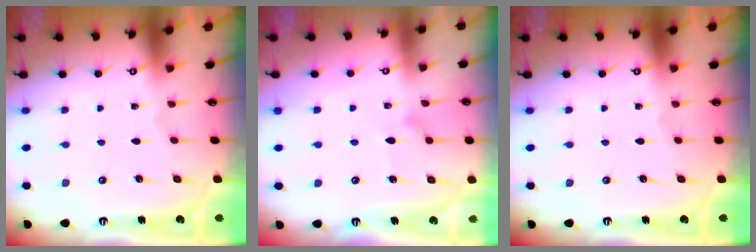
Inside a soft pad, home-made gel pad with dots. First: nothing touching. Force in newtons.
{"total": 7.7, "press": 7.6, "slide": 0.4}
{"total": 0.0}